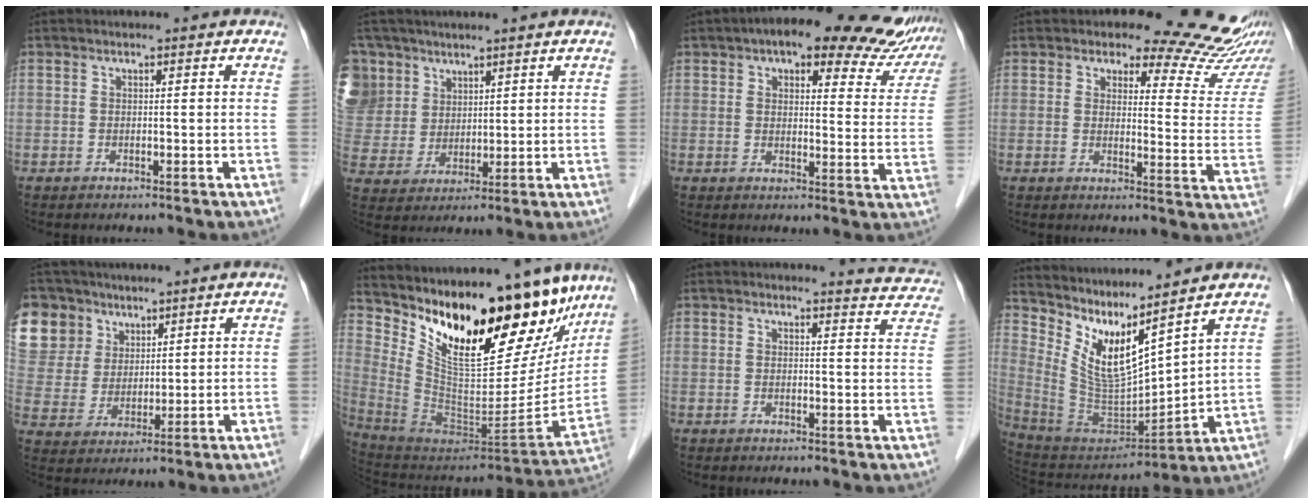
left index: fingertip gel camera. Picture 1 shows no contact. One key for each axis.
{"total": 17.6, "fx": 9.5, "fy": 13.7, "fz": 5.7, "tx": -0.199, "ty": 0.054, "tz": 0.211}
{"total": 17.8, "fx": 14.6, "fy": 5.8, "fz": 8.2, "tx": -0.082, "ty": 0.006, "tz": 0.159}
{"total": 15.6, "fx": 13.5, "fy": 5.0, "fz": 5.8, "tx": -0.036, "ty": -0.059, "tz": 0.126}
{"total": 20.2, "fx": 11.8, "fy": 15.1, "fz": 6.4, "tx": -0.216, "ty": 0.064, "tz": 0.245}
{"total": 26.9, "fx": 19.0, "fy": 9.4, "fz": 16.6, "tx": -0.259, "ty": -0.035, "tz": 0.298}
{"total": 6.2, "fx": 6.1, "fy": 0.6, "fz": -0.1, "tx": 0.010, "ty": -0.031, "tz": 0.044}
{"total": 12.3, "fx": 8.8, "fy": 1.9, "fz": 8.4, "tx": -0.174, "ty": -0.015, "tz": 0.184}